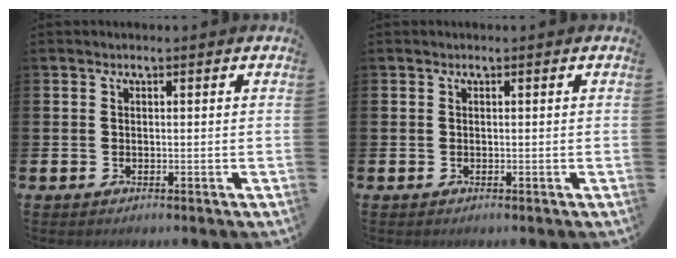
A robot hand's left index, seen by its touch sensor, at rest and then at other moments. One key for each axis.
{"total": 0.0}